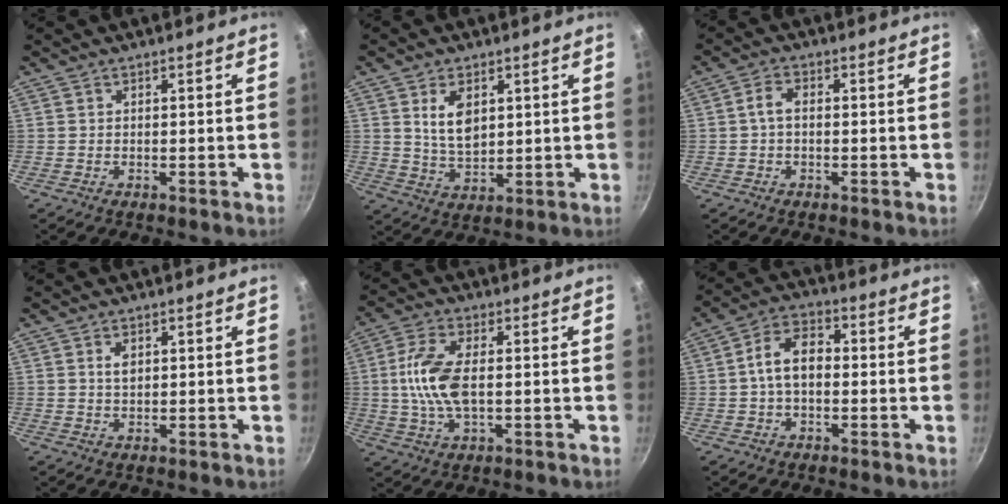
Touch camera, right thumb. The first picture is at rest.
{"total": 8.8, "force": [3.1, 5.1, 6.5], "torque": [-0.098, -0.023, 0.070]}
{"total": 3.1, "force": [-0.1, 1.8, 2.5], "torque": [-0.046, 0.013, -0.004]}
{"total": 2.1, "force": [0.8, 1.2, 1.5], "torque": [-0.023, -0.005, 0.015]}
{"total": 10.6, "force": [0.3, 4.9, 9.4], "torque": [-0.208, 0.002, 0.005]}
{"total": 8.2, "force": [-0.1, 5.1, 6.4], "torque": [-0.106, 0.027, -0.012]}